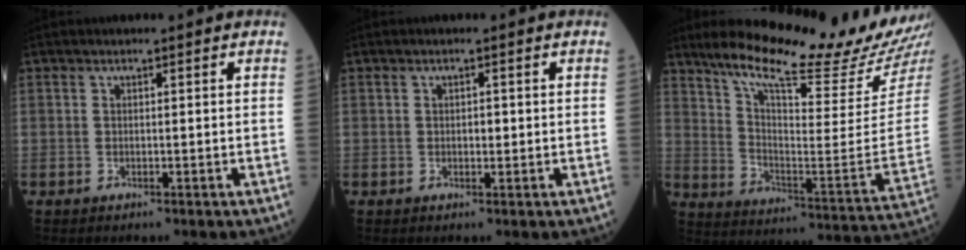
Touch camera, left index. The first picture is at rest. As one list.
[{"total": 1.1, "force": [0.0, 0.6, 0.9], "torque": [-0.013, 0.002, 0.001]}, {"total": 24.4, "force": [21.7, 1.1, 11.0], "torque": [-0.185, -0.081, 0.306]}]